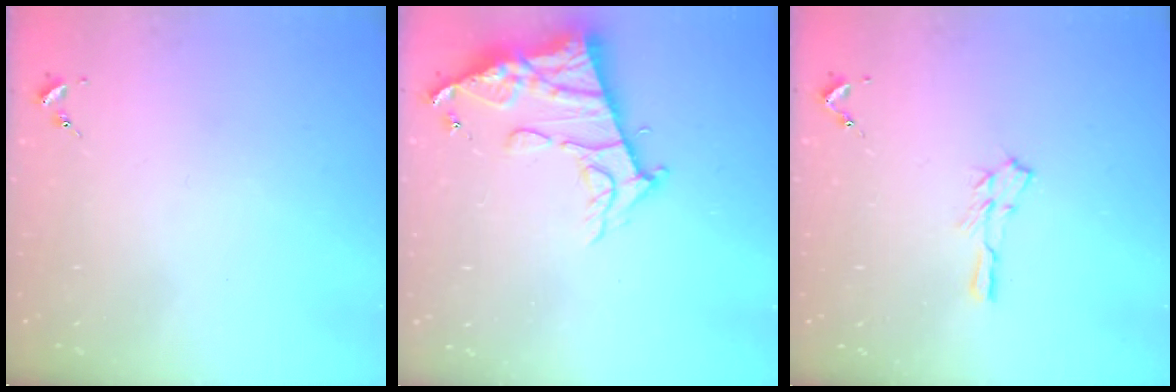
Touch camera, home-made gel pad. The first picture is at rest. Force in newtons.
{"total": 14.9, "press": 14.8, "slide": 1.4}
{"total": 5.1, "press": 5.1, "slide": 0.6}